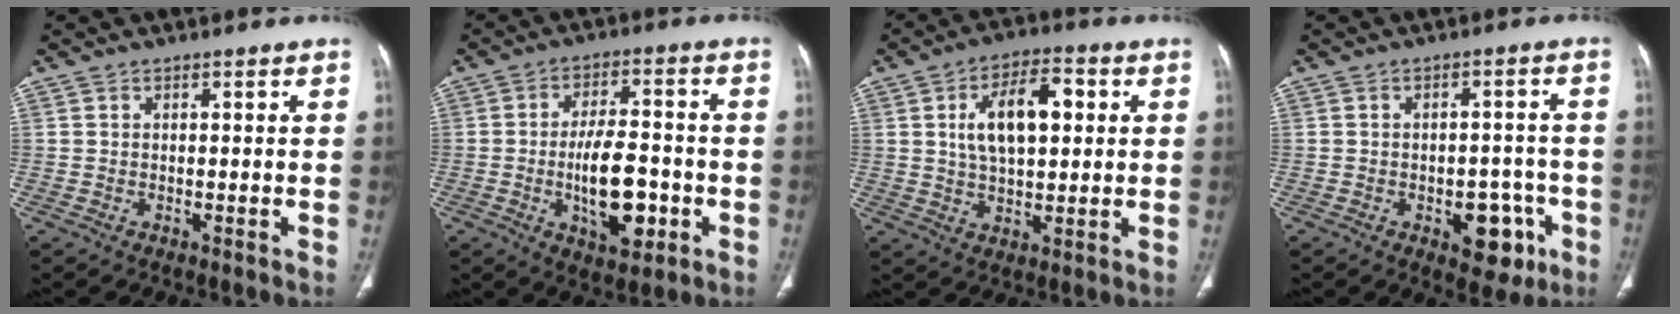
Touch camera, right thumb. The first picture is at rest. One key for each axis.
{"total": 12.6, "fx": -3.1, "fy": 5.8, "fz": 10.7, "tx": -0.160, "ty": 0.014, "tz": -0.045}
{"total": 12.2, "fx": 2.6, "fy": 6.3, "fz": 10.1, "tx": -0.155, "ty": 0.008, "tz": 0.044}
{"total": 8.7, "fx": -3.6, "fy": 5.0, "fz": 6.1, "tx": -0.041, "ty": 0.024, "tz": -0.038}